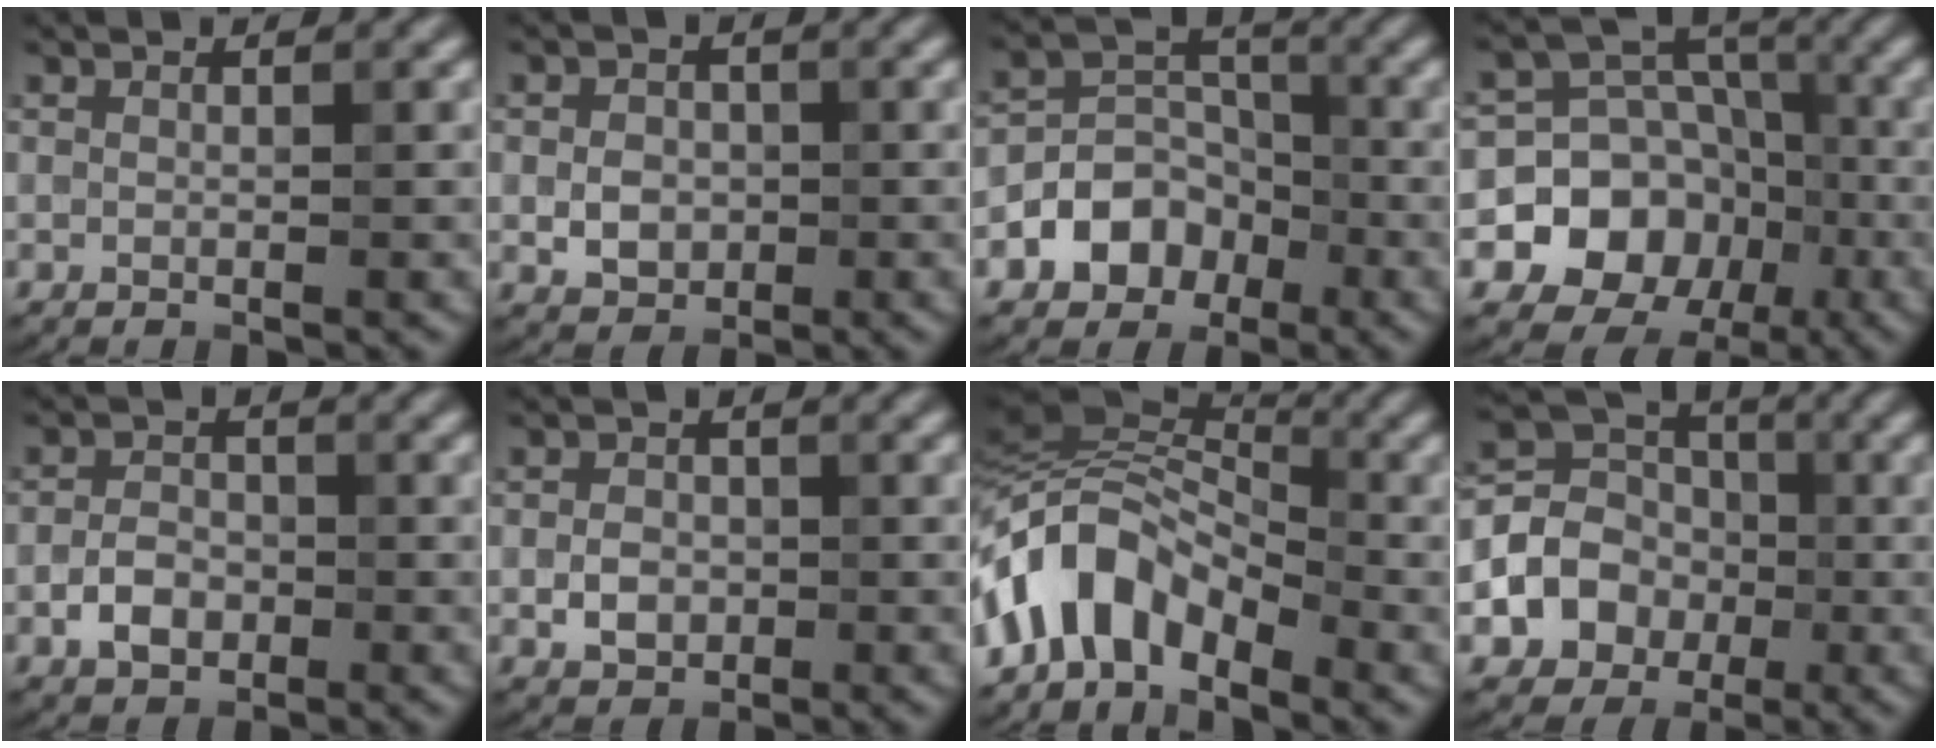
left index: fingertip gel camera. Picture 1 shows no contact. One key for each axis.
{"total": 2.7, "fx": -0.3, "fy": 2.1, "fz": 1.7, "tx": -0.028, "ty": 0.001, "tz": -0.009}
{"total": 5.3, "fx": -2.5, "fy": 4.0, "fz": 2.4, "tx": -0.018, "ty": 0.010, "tz": -0.062}
{"total": 8.4, "fx": -2.7, "fy": 7.0, "fz": 3.6, "tx": -0.058, "ty": 0.008, "tz": -0.063}
{"total": 2.7, "fx": -1.2, "fy": 1.8, "fz": 1.7, "tx": -0.029, "ty": 0.006, "tz": -0.025}
{"total": 2.3, "fx": -0.5, "fy": 1.7, "fz": 1.4, "tx": -0.027, "ty": 0.001, "tz": -0.012}
{"total": 6.9, "fx": -3.4, "fy": 3.7, "fz": 4.7, "tx": -0.085, "ty": 0.018, "tz": -0.074}
{"total": 6.2, "fx": -1.5, "fy": 5.2, "fz": 3.0, "tx": -0.051, "ty": 0.007, "tz": -0.044}